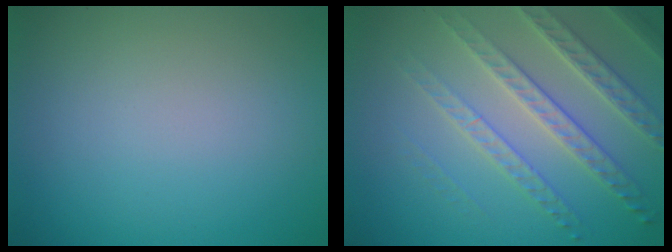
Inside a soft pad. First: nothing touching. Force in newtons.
{"total": 5.5, "press": 4.2, "slide": 3.5}